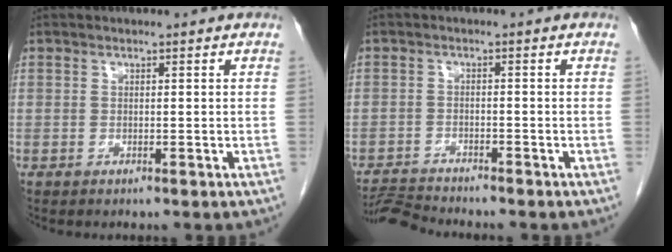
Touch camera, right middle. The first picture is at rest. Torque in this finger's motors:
{"motor_torque": [0.01, -0.01, -0.02, 0.01]}